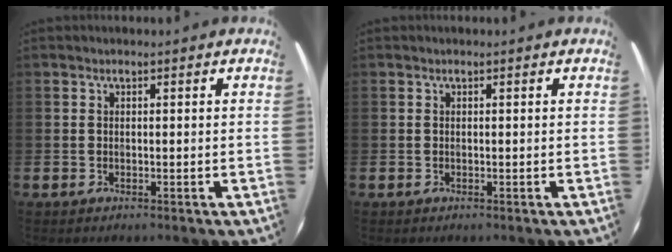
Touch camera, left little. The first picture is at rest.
{"total": 0.0}